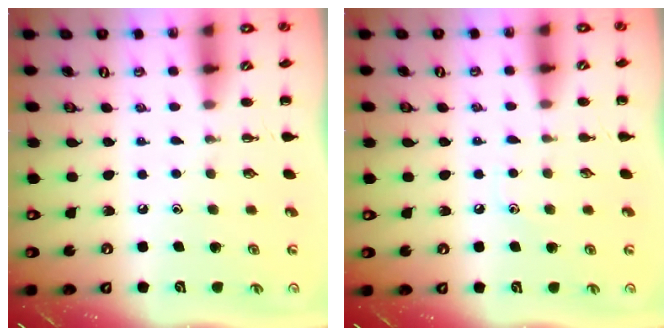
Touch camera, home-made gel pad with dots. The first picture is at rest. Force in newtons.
{"total": 5.7, "press": 5.3, "slide": 2.0}